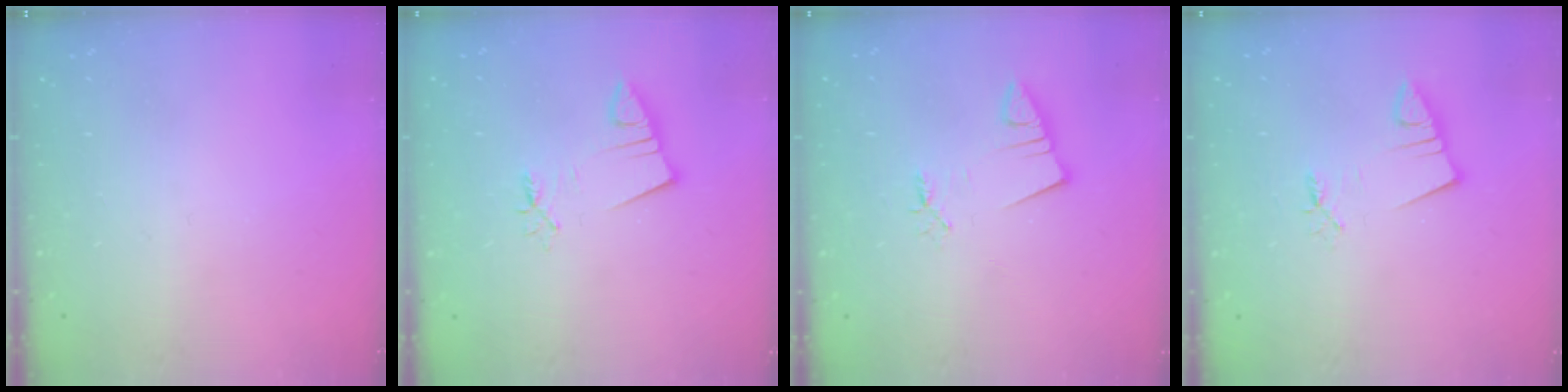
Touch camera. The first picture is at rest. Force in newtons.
{"total": 3.1, "press": 3.0, "slide": 0.4}
{"total": 2.4, "press": 2.4, "slide": 0.3}
{"total": 2.4, "press": 2.4, "slide": 0.3}